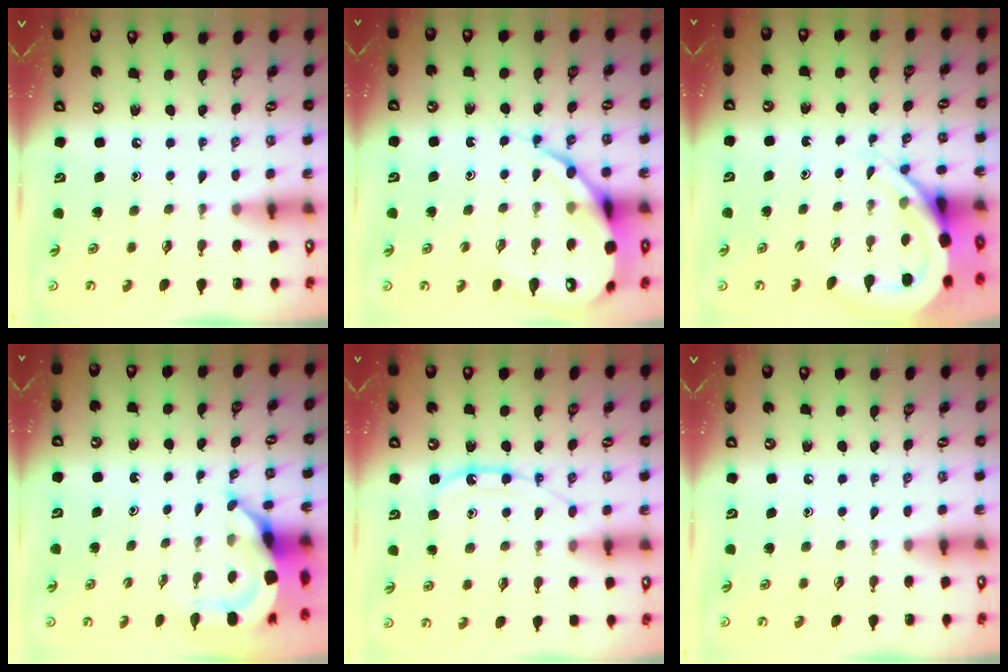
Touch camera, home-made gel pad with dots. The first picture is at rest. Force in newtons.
{"total": 12.4, "press": 12.3, "slide": 1.4}
{"total": 7.8, "press": 7.7, "slide": 0.9}
{"total": 5.9, "press": 5.9, "slide": 0.7}
{"total": 11.6, "press": 11.6, "slide": 1.0}
{"total": 0.0}